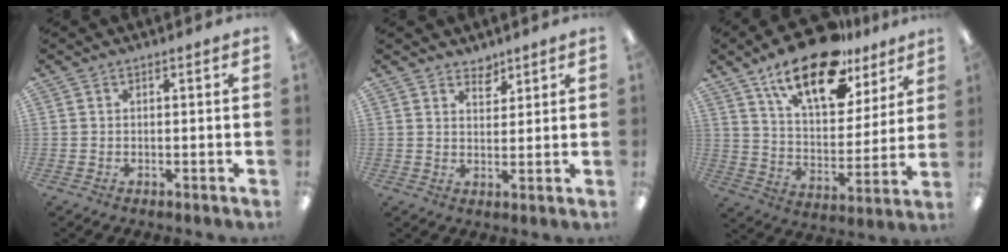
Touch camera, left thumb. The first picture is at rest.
{"total": 3.6, "force": [3.3, 1.5, 0.6], "torque": [0.006, -0.025, 0.057]}
{"total": 20.3, "force": [13.7, 8.8, 12.1], "torque": [-0.195, -0.072, 0.235]}